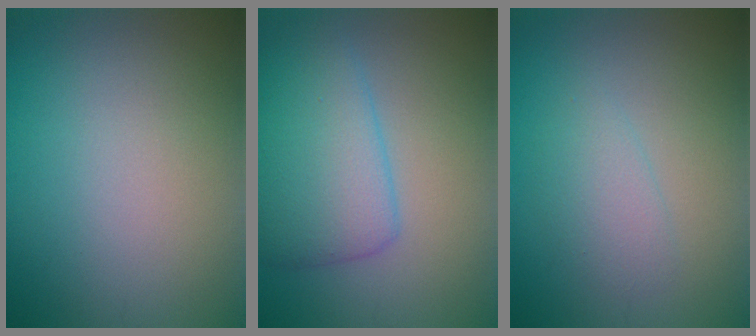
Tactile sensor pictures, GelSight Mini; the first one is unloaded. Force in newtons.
{"total": 5.4, "press": 5.4, "slide": 0.2}
{"total": 1.8, "press": 1.8, "slide": 0.1}